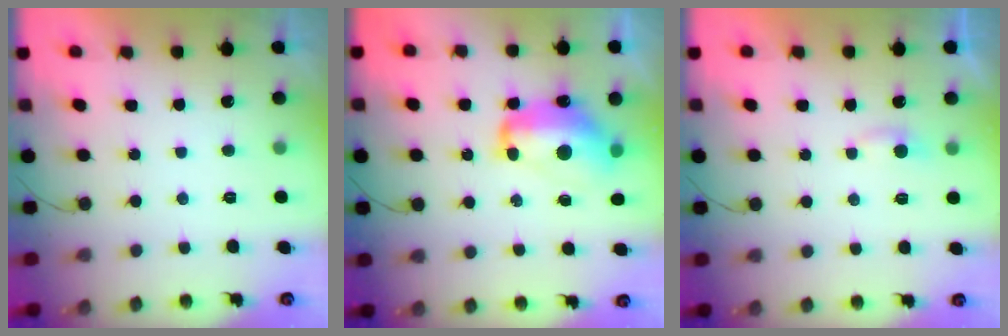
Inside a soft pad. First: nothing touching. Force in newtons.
{"total": 13.5, "press": 13.4, "slide": 1.0}
{"total": 2.4, "press": 2.4, "slide": 0.3}